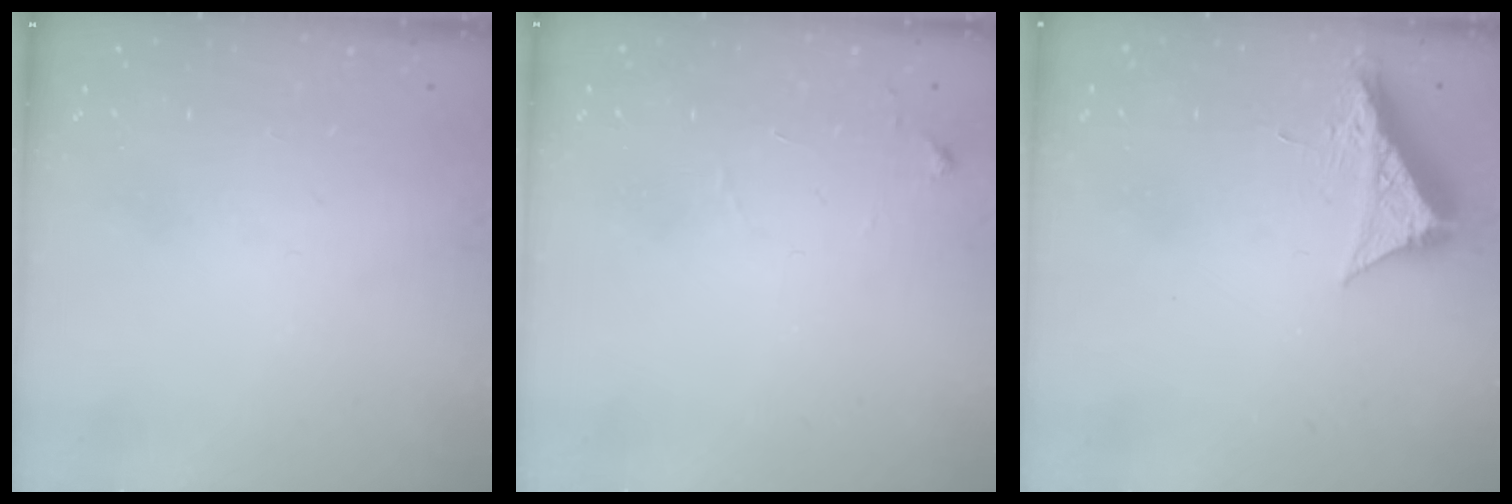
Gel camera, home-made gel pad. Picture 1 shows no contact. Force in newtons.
{"total": 6.7, "press": 6.7, "slide": 0.9}
{"total": 8.9, "press": 8.9, "slide": 0.4}